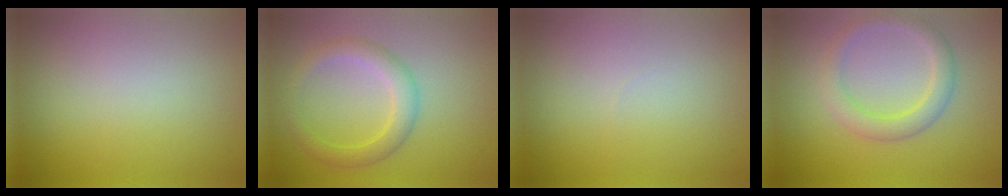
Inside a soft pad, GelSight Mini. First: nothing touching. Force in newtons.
{"total": 3.1, "press": 3.1, "slide": 0.0}
{"total": 0.0}
{"total": 3.0, "press": 3.0, "slide": 0.1}